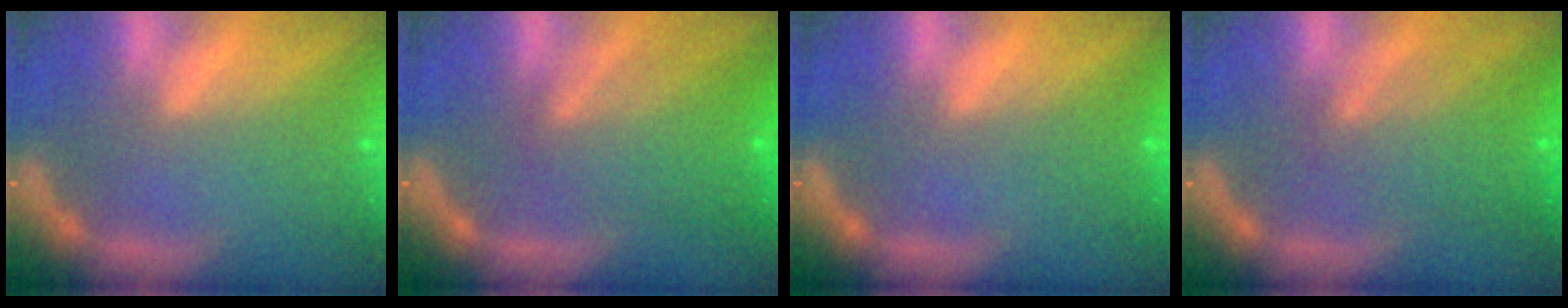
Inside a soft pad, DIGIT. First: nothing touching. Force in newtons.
{"total": 5.6}
{"total": 1.5}
{"total": 5.1}